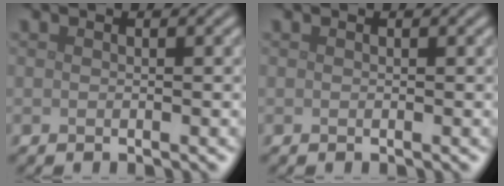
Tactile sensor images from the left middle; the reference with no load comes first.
{"total": 0.0}